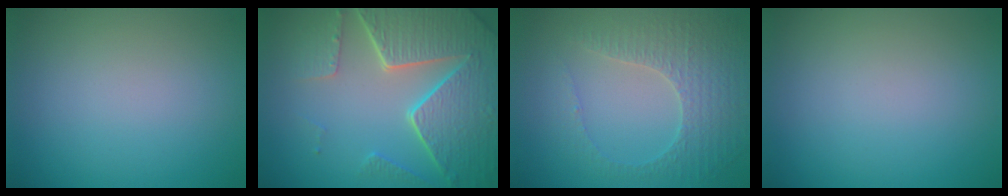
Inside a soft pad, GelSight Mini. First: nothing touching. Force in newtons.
{"total": 8.3, "press": 5.9, "slide": 5.8}
{"total": 3.4, "press": 3.2, "slide": 1.4}
{"total": 0.0}